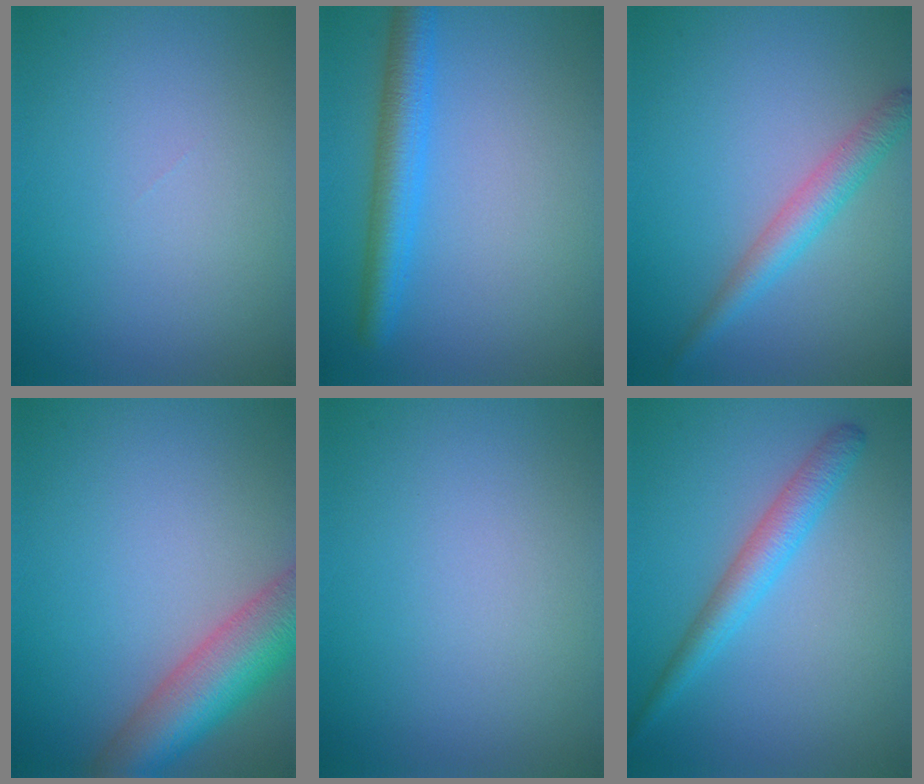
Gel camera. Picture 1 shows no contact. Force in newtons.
{"total": 4.1, "press": 4.1, "slide": 0.3}
{"total": 2.8, "press": 2.8, "slide": 0.1}
{"total": 8.0, "press": 8.0, "slide": 0.5}
{"total": 0.0}
{"total": 3.1, "press": 3.1, "slide": 0.1}